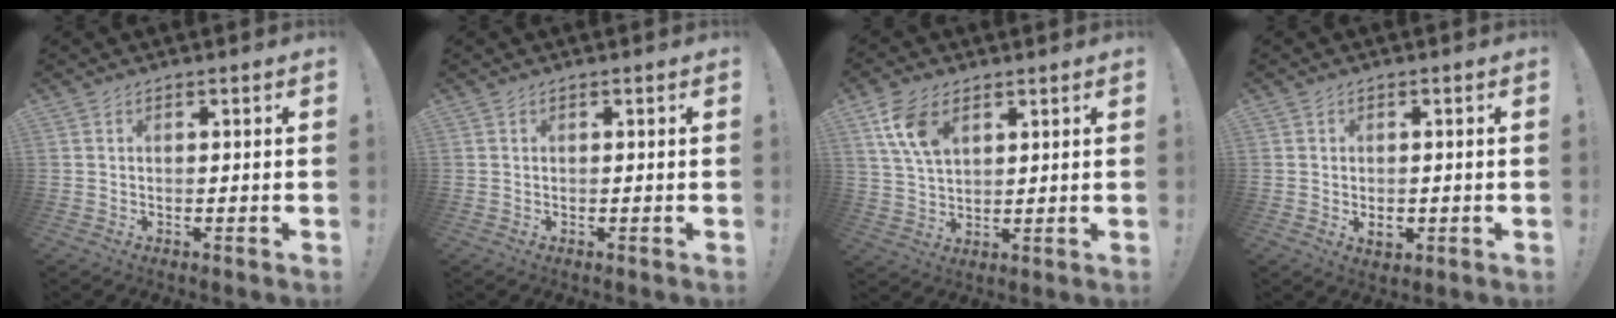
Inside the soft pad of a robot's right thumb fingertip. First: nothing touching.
{"total": 0.0}
{"total": 9.8, "force": [4.9, 5.6, 6.4], "torque": [-0.120, -0.012, 0.094]}
{"total": 3.0, "force": [-0.6, 2.2, 2.0], "torque": [-0.018, 0.000, -0.010]}